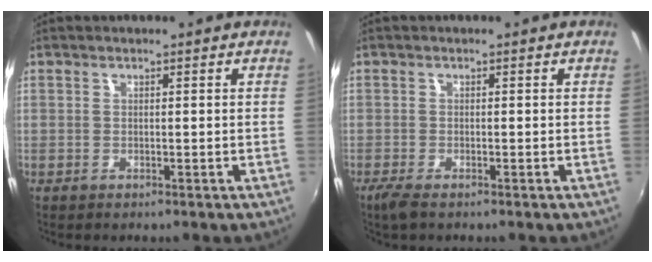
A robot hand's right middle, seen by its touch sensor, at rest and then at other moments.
{"total": 2.5, "force": [-1.8, 0.5, 1.7], "torque": [-0.039, -0.011, -0.035]}